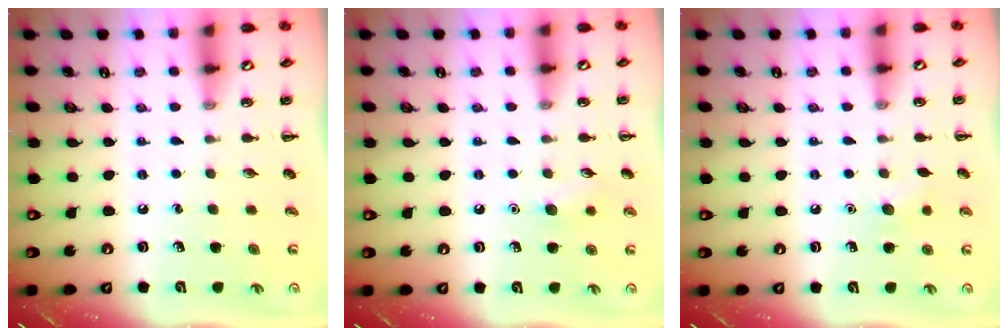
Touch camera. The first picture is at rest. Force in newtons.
{"total": 5.8, "press": 5.6, "slide": 1.5}
{"total": 6.1, "press": 5.8, "slide": 1.7}